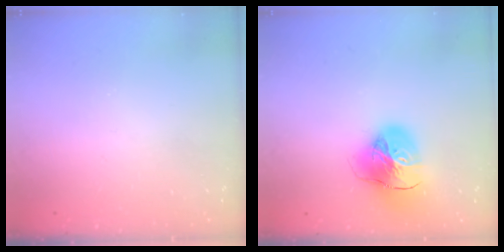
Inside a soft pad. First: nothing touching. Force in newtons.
{"total": 17.8, "press": 17.7, "slide": 2.1}